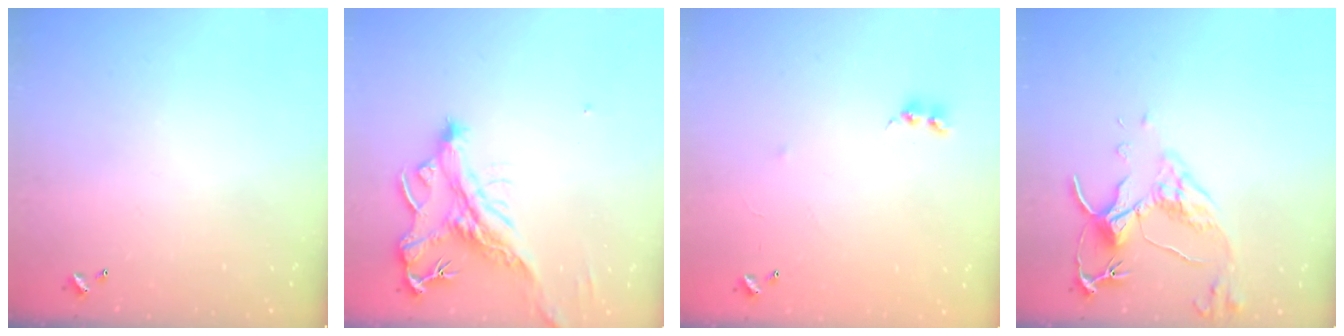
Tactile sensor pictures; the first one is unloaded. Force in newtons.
{"total": 2.1, "press": 1.8, "slide": 1.2}
{"total": 6.5, "press": 6.5, "slide": 0.6}
{"total": 6.3, "press": 6.2, "slide": 1.2}